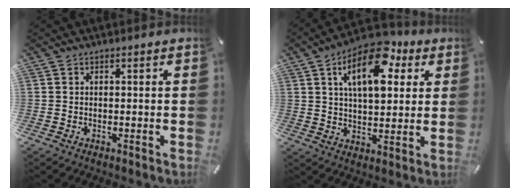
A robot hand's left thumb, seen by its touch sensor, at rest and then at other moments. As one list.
[{"total": 15.4, "force": [6.7, 8.1, 11.3], "torque": [-0.177, -0.019, 0.111]}]